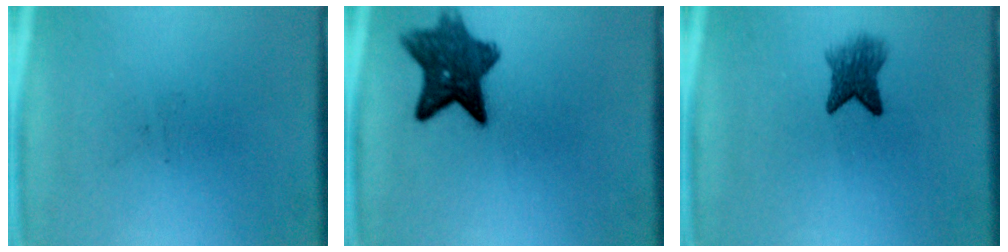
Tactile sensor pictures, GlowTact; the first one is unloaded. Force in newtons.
{"total": 8.9}
{"total": 3.9}